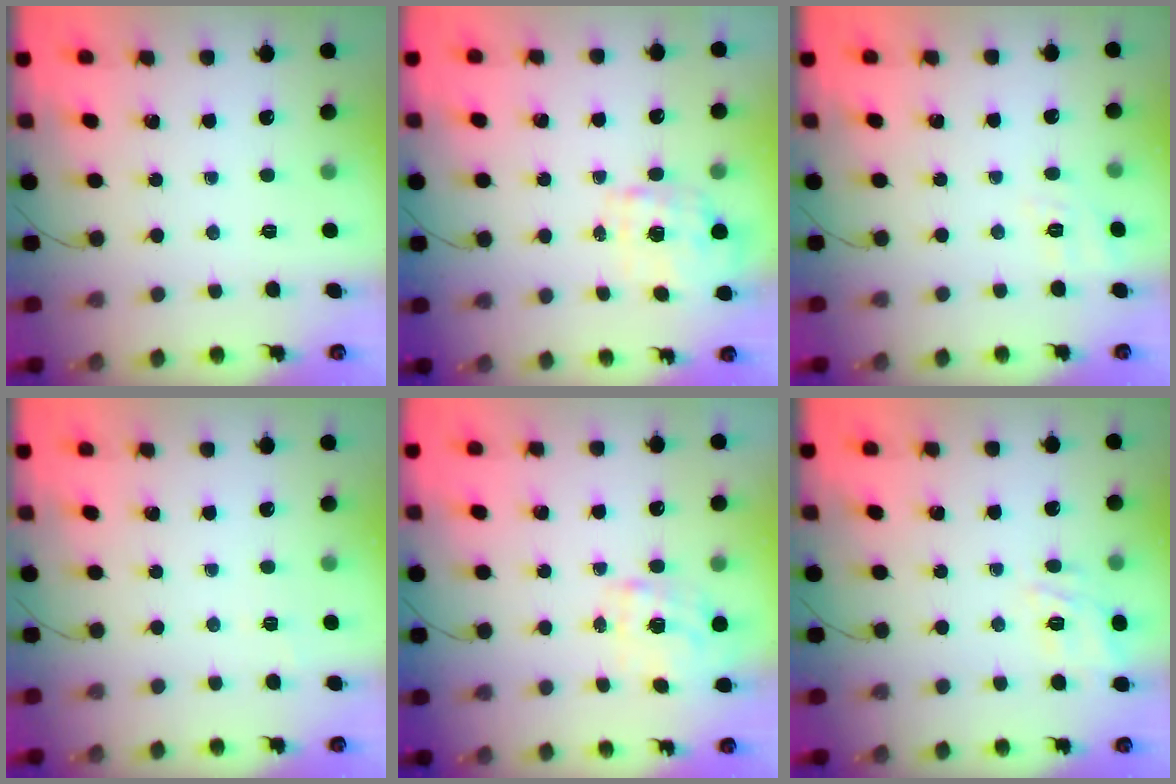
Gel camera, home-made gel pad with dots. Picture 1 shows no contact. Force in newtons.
{"total": 1.7, "press": 1.6, "slide": 0.5}
{"total": 8.4, "press": 8.1, "slide": 2.0}
{"total": 1.3, "press": 0.0, "slide": 1.3}
{"total": 10.3, "press": 10.3, "slide": 0.3}
{"total": 4.5, "press": 4.4, "slide": 1.1}